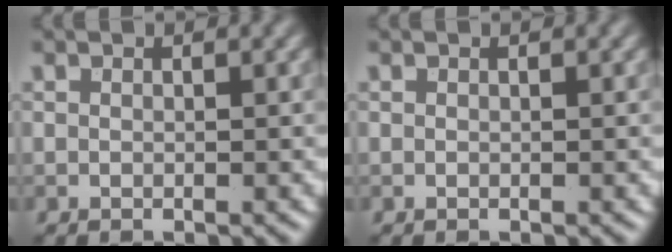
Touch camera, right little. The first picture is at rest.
{"total": 0.0}